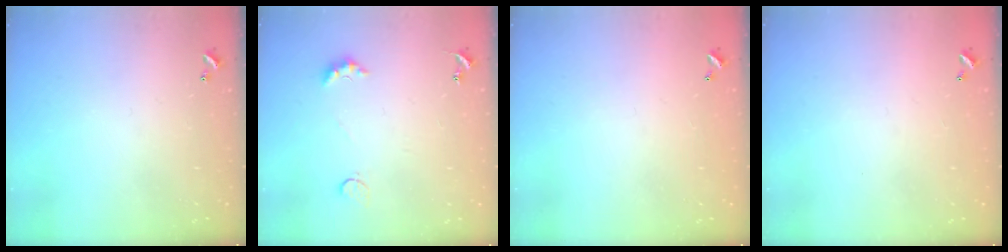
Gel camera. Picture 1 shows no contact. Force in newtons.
{"total": 3.6, "press": 3.6, "slide": 0.6}
{"total": 2.9, "press": 2.9, "slide": 0.1}
{"total": 2.9, "press": 2.9, "slide": 0.1}